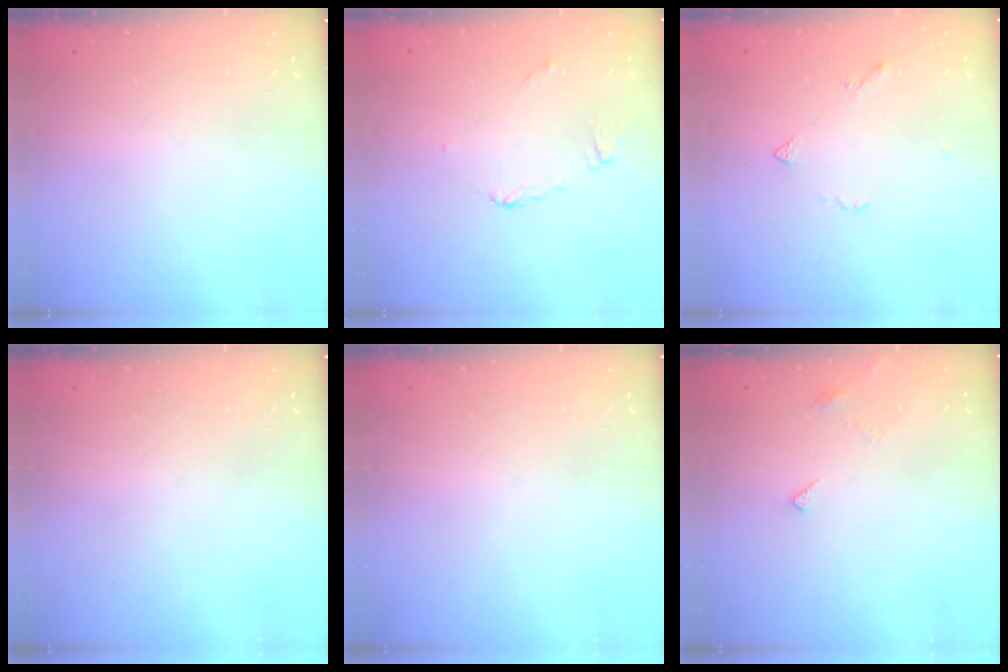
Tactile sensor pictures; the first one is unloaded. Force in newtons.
{"total": 4.9, "press": 4.9, "slide": 0.1}
{"total": 3.9, "press": 3.8, "slide": 0.7}
{"total": 0.0}
{"total": 0.0}
{"total": 4.1, "press": 4.1, "slide": 0.4}